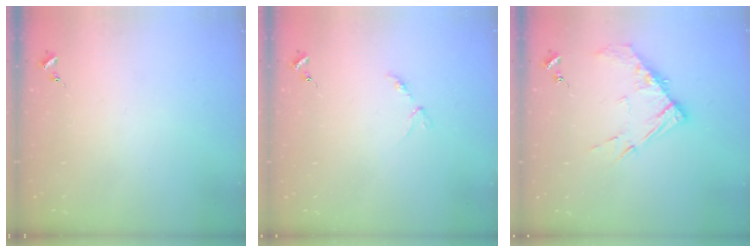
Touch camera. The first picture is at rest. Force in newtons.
{"total": 2.8, "press": 2.8, "slide": 0.5}
{"total": 11.1, "press": 11.0, "slide": 1.1}